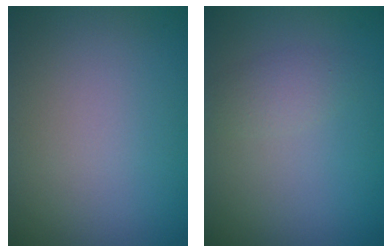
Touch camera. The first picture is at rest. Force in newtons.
{"total": 1.6, "press": 1.6, "slide": 0.1}